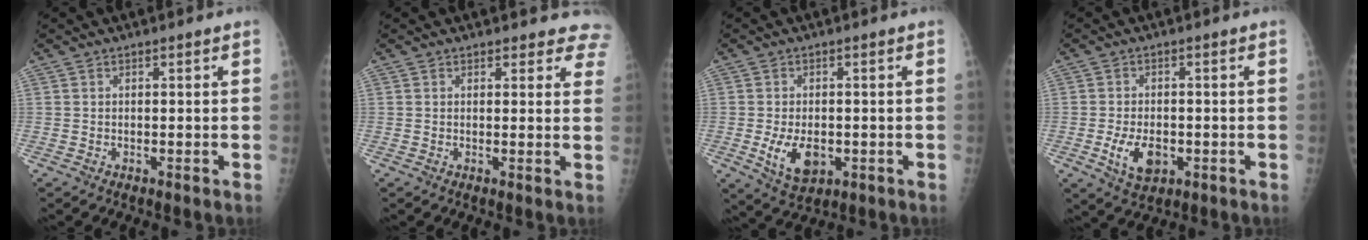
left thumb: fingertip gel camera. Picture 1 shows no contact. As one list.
[{"total": 6.6, "force": [6.0, 2.7, 0.5], "torque": [0.050, -0.021, 0.035]}, {"total": 7.1, "force": [-1.5, 4.3, 5.5], "torque": [-0.088, -0.010, -0.015]}, {"total": 6.5, "force": [-1.8, 3.9, 4.8], "torque": [-0.080, -0.003, -0.023]}]